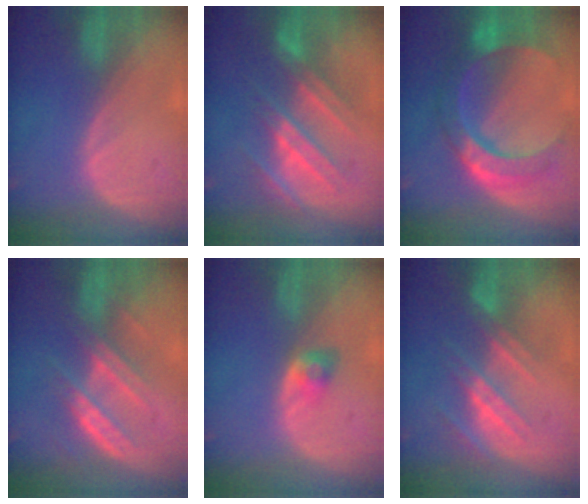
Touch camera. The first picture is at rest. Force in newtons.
{"total": 8.4, "press": 8.4, "slide": 0.1}
{"total": 10.0, "press": 10.0, "slide": 0.9}
{"total": 6.6, "press": 6.5, "slide": 0.9}
{"total": 2.9, "press": 2.5, "slide": 1.4}
{"total": 7.6, "press": 6.9, "slide": 3.3}